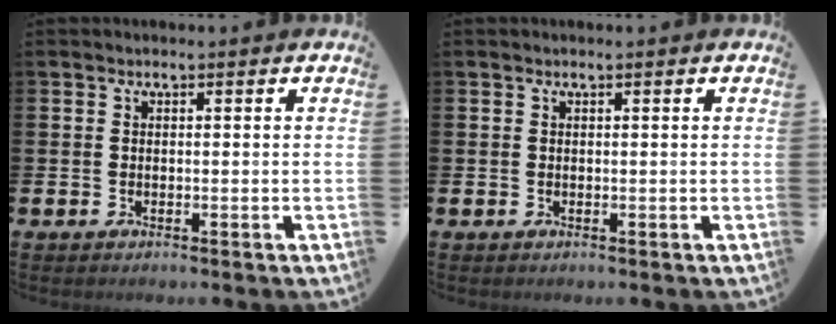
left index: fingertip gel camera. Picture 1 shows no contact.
{"total": 0.0}